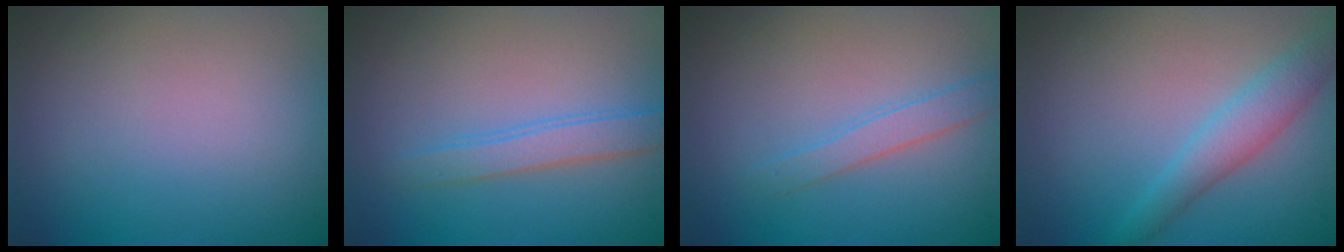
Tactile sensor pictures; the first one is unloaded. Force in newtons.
{"total": 2.1, "press": 2.1, "slide": 0.1}
{"total": 1.6, "press": 1.6, "slide": 0.2}
{"total": 3.1, "press": 3.1, "slide": 0.1}